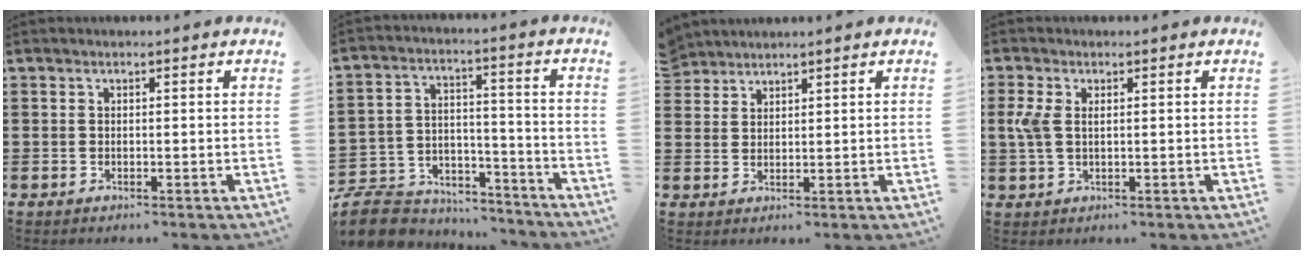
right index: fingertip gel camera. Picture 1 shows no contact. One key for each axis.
{"total": 8.8, "fx": -8.2, "fy": 2.7, "fz": 1.5, "tx": -0.045, "ty": 0.019, "tz": -0.164}
{"total": 3.0, "fx": 2.9, "fy": 0.8, "fz": -0.2, "tx": -0.005, "ty": 0.001, "tz": 0.058}
{"total": 3.5, "fx": 0.7, "fy": 2.0, "fz": 2.8, "tx": -0.084, "ty": 0.000, "tz": 0.004}